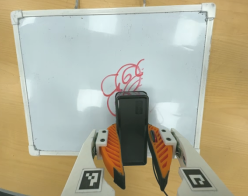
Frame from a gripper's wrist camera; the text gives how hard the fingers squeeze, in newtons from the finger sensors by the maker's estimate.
{"total": 7.5, "left": 6.5, "right": 8.6}